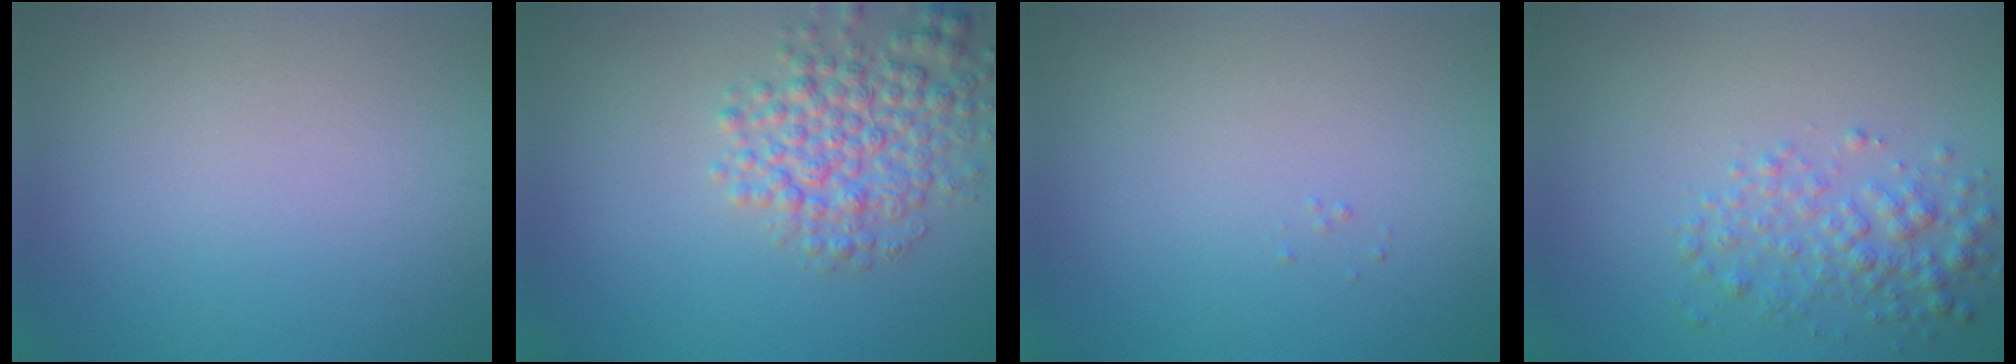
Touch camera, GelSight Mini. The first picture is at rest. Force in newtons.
{"total": 5.0, "press": 5.0, "slide": 0.2}
{"total": 0.0}
{"total": 2.8, "press": 2.8, "slide": 0.1}